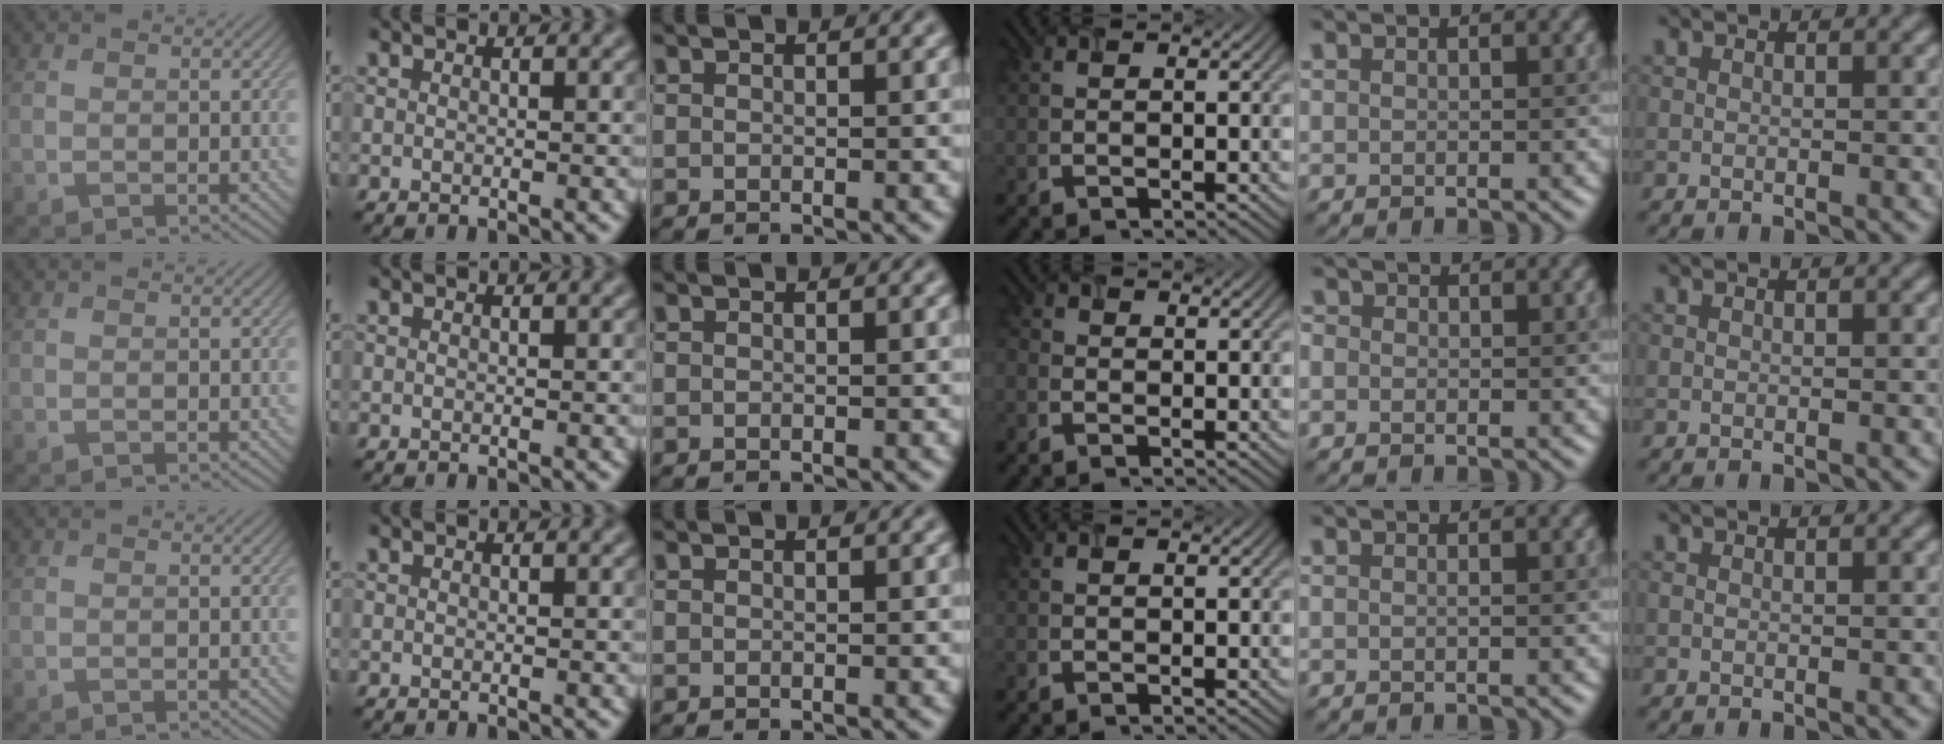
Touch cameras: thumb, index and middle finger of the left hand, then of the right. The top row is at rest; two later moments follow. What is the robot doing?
{"motion": "close", "object": "airpods case & airpods"}